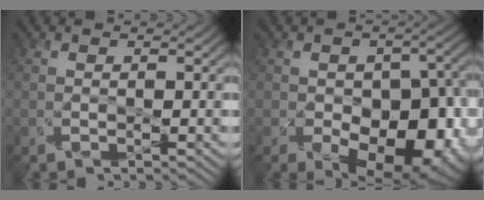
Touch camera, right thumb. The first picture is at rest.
{"total": 14.8, "force": [-6.1, 9.2, 9.9], "torque": [-0.103, -0.021, -0.054]}